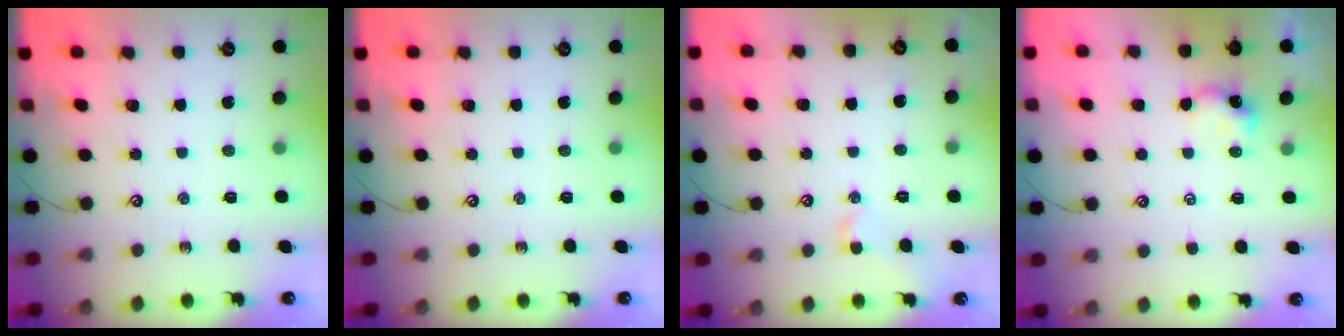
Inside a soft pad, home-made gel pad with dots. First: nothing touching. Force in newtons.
{"total": 0.0}
{"total": 1.2, "press": 1.0, "slide": 0.7}
{"total": 0.6, "press": 0.5, "slide": 0.3}